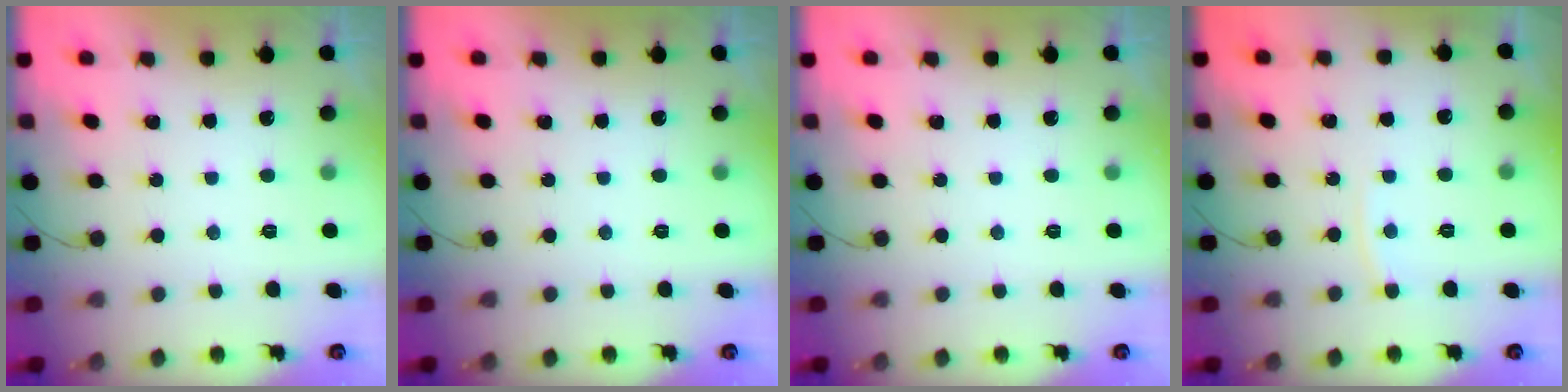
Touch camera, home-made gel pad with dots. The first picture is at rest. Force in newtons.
{"total": 0.0}
{"total": 0.0}
{"total": 4.6, "press": 4.5, "slide": 0.7}